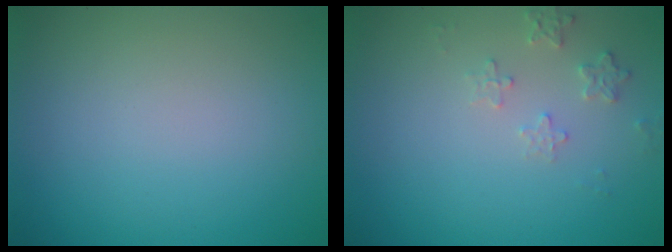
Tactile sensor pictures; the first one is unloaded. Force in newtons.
{"total": 1.6, "press": 1.6, "slide": 0.4}